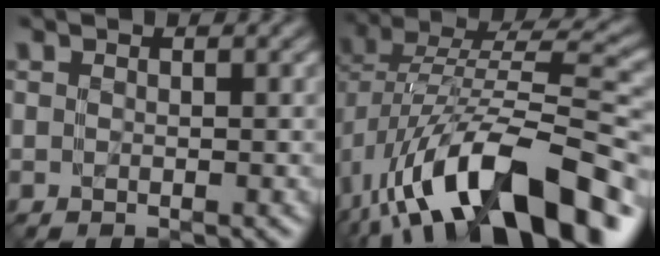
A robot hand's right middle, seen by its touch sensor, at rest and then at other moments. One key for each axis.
{"total": 15.1, "fx": -6.6, "fy": 7.0, "fz": 11.6, "tx": -0.220, "ty": 0.014, "tz": -0.103}